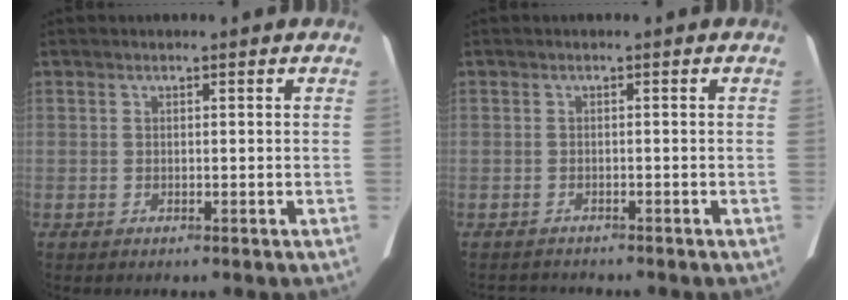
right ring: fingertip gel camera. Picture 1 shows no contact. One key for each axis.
{"total": 3.1, "fx": -3.0, "fy": 0.7, "fz": 0.5, "tx": -0.008, "ty": -0.009, "tz": -0.042}